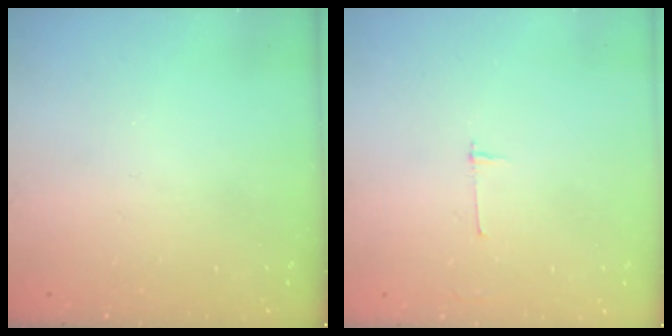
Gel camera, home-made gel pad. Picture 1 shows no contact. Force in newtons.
{"total": 2.7, "press": 2.7, "slide": 0.3}